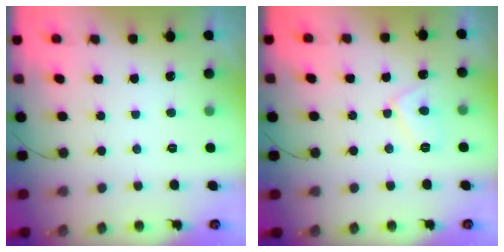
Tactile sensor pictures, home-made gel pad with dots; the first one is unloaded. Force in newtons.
{"total": 6.4, "press": 6.4, "slide": 0.6}